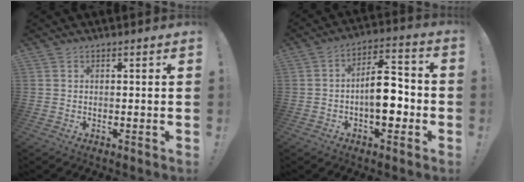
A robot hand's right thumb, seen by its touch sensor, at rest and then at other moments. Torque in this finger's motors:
{"motor_torque": [0.49, 1.13, 1.53, -0.45, 0.12]}